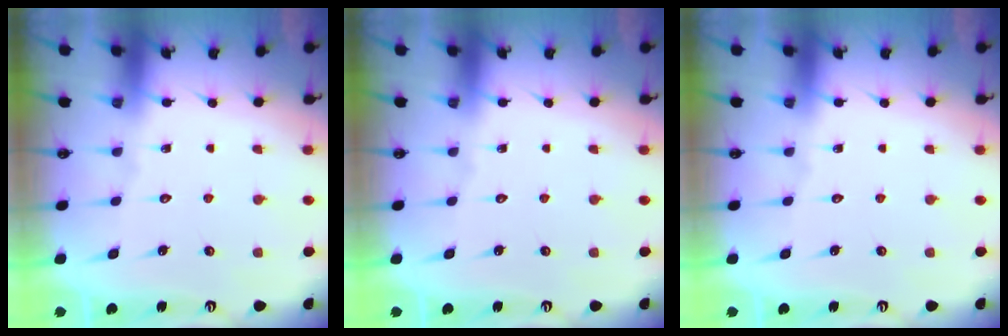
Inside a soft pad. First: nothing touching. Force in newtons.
{"total": 0.0}
{"total": 0.0}